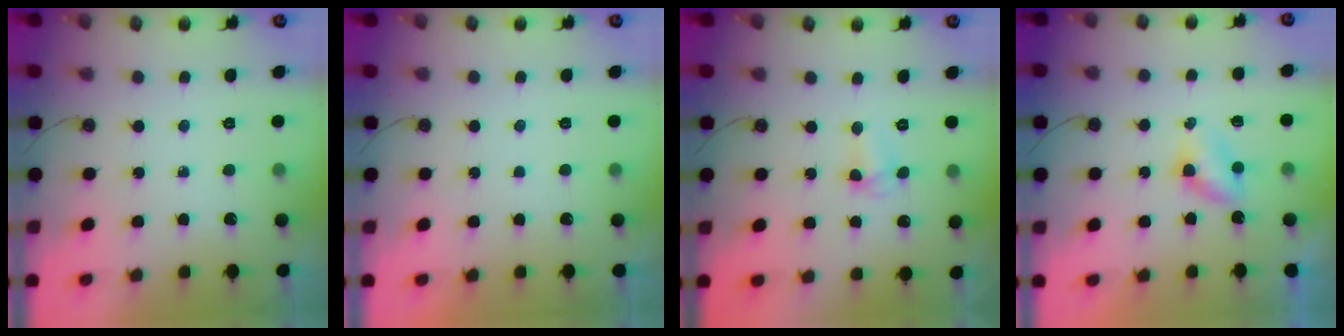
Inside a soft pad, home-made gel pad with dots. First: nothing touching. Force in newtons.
{"total": 0.0}
{"total": 2.9, "press": 2.9, "slide": 0.3}
{"total": 3.6, "press": 3.6, "slide": 0.4}